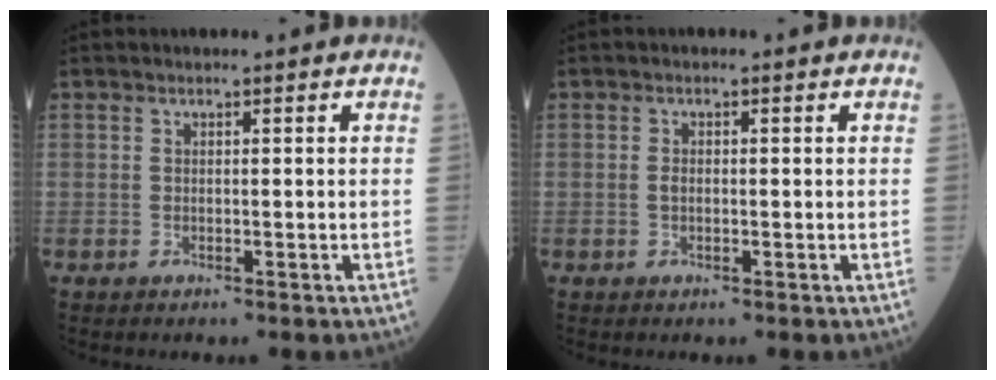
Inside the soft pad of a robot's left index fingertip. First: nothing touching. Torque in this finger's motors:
{"motor_torque": [0.21, 0.09, 0.08, 0.01]}